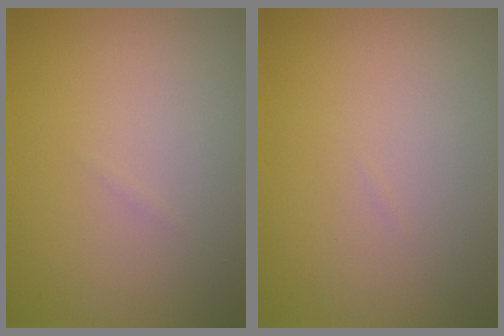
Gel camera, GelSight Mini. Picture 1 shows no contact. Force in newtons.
{"total": 0.0}